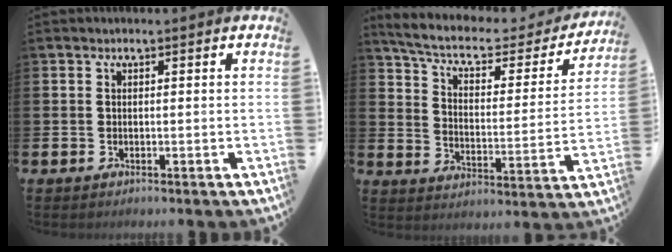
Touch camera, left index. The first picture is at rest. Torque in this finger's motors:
{"motor_torque": [0.38, -0.59, 0.18, 0.05]}